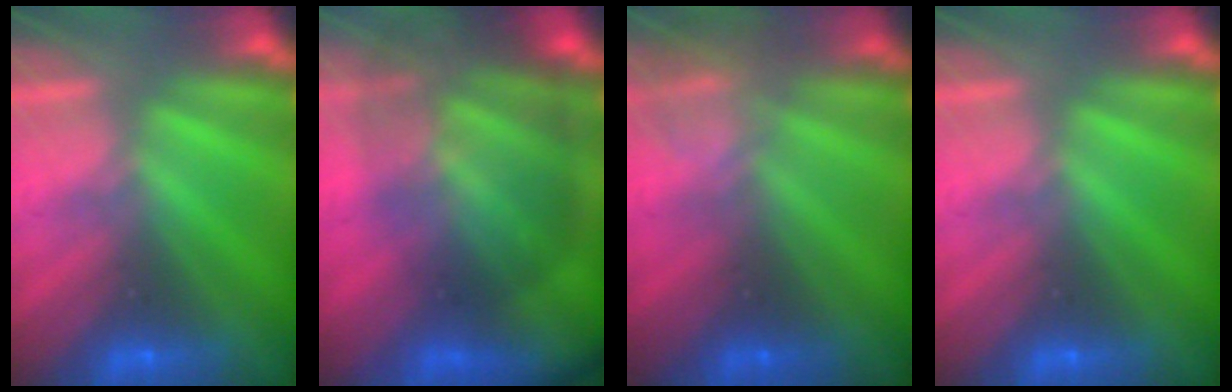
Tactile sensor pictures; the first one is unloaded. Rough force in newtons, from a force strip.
{"total": 11.4}
{"total": 2.3}
{"total": 0.0}